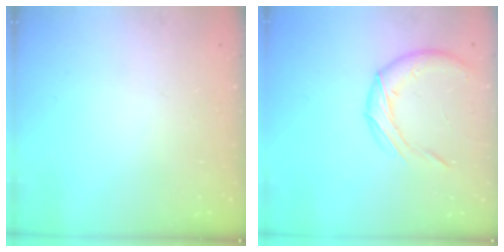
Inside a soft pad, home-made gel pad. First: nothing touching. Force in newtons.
{"total": 10.8, "press": 10.8, "slide": 0.4}